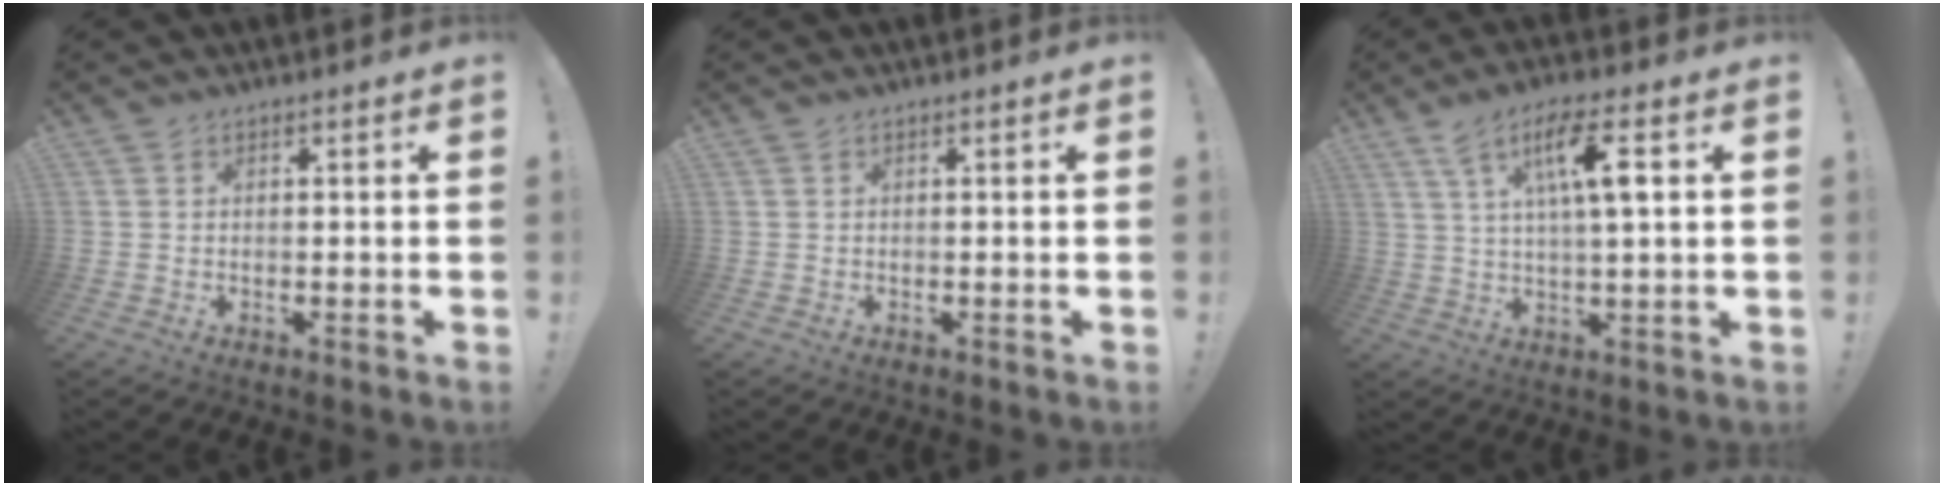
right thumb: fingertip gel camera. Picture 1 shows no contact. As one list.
[{"total": 0.0}, {"total": 10.7, "force": [3.8, 2.2, 9.8], "torque": [-0.169, 0.004, 0.060]}]